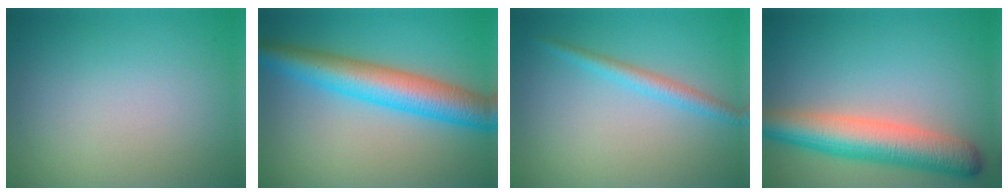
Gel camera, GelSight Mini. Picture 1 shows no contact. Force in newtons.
{"total": 7.4, "press": 7.4, "slide": 0.0}
{"total": 2.0, "press": 2.0, "slide": 0.1}
{"total": 7.3, "press": 7.3, "slide": 0.2}